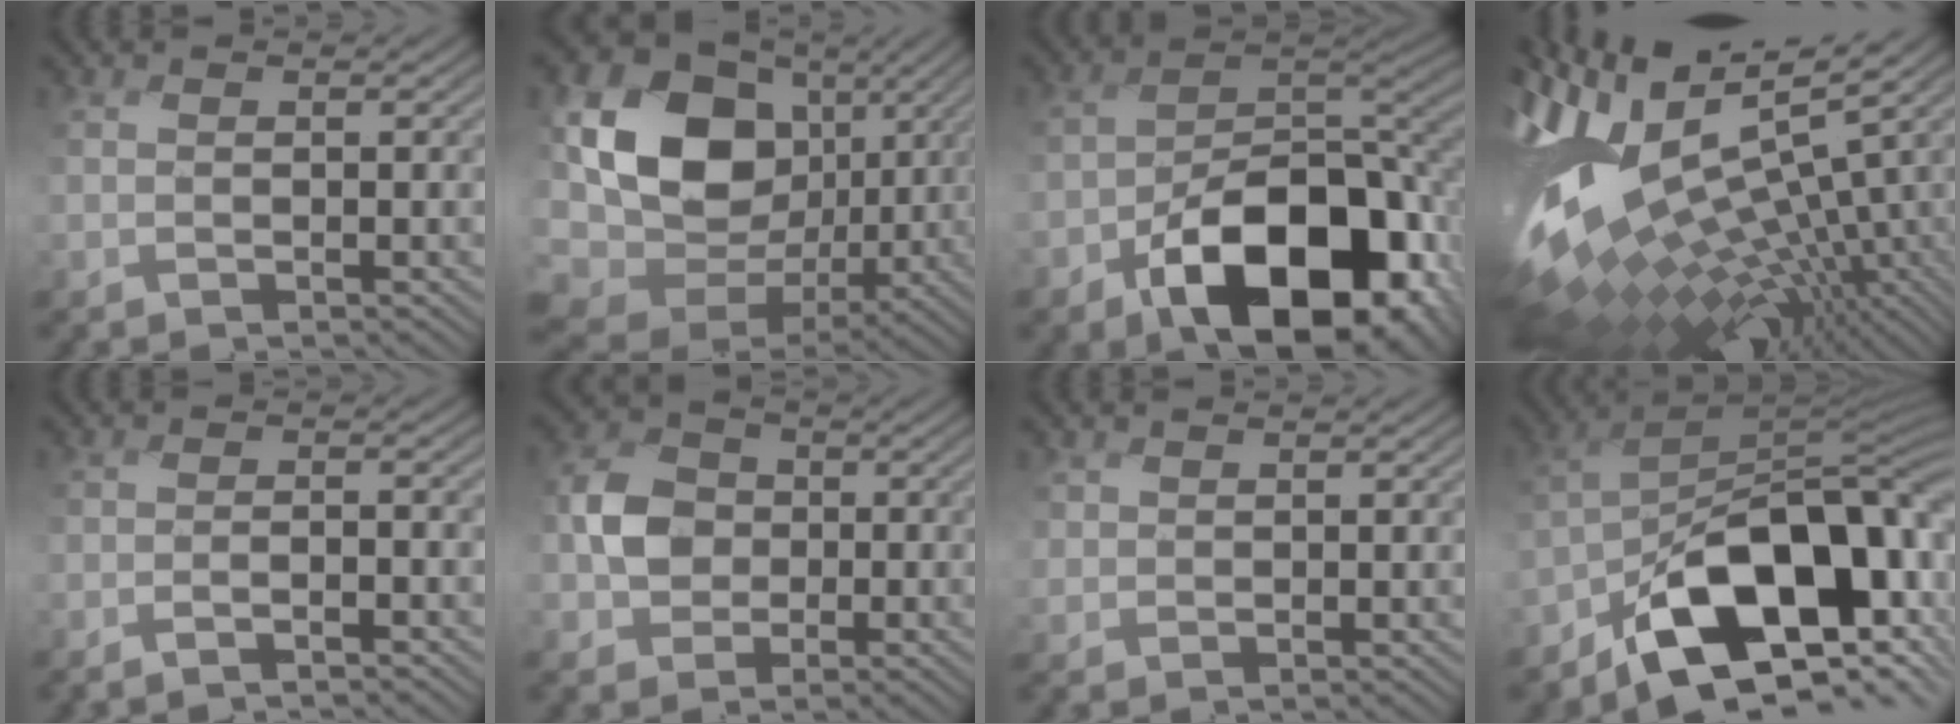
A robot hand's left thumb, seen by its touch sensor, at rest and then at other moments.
{"total": 18.3, "force": [-1.5, 14.1, 11.6], "torque": [-0.263, -0.016, -0.017]}
{"total": 15.9, "force": [-8.3, 9.2, 10.0], "torque": [-0.137, -0.034, -0.141]}
{"total": 17.7, "force": [0.4, 7.7, 16.0], "torque": [-0.286, 0.002, 0.022]}
{"total": 2.0, "force": [-1.9, -0.1, 0.4], "torque": [-0.004, 0.004, -0.045]}
{"total": 5.2, "force": [-1.3, 4.6, 2.0], "torque": [-0.037, 0.009, -0.042]}
{"total": 1.0, "force": [0.6, 0.7, -0.1], "torque": [-0.003, -0.002, 0.010]}
{"total": 16.4, "force": [-8.6, 8.5, 11.1], "torque": [-0.147, -0.013, -0.165]}